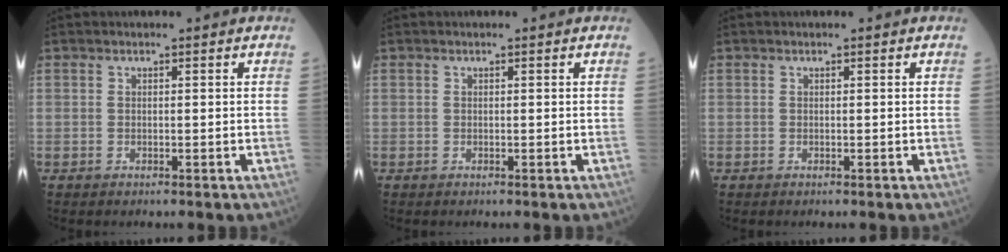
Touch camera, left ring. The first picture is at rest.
{"total": 0.0}
{"total": 0.0}